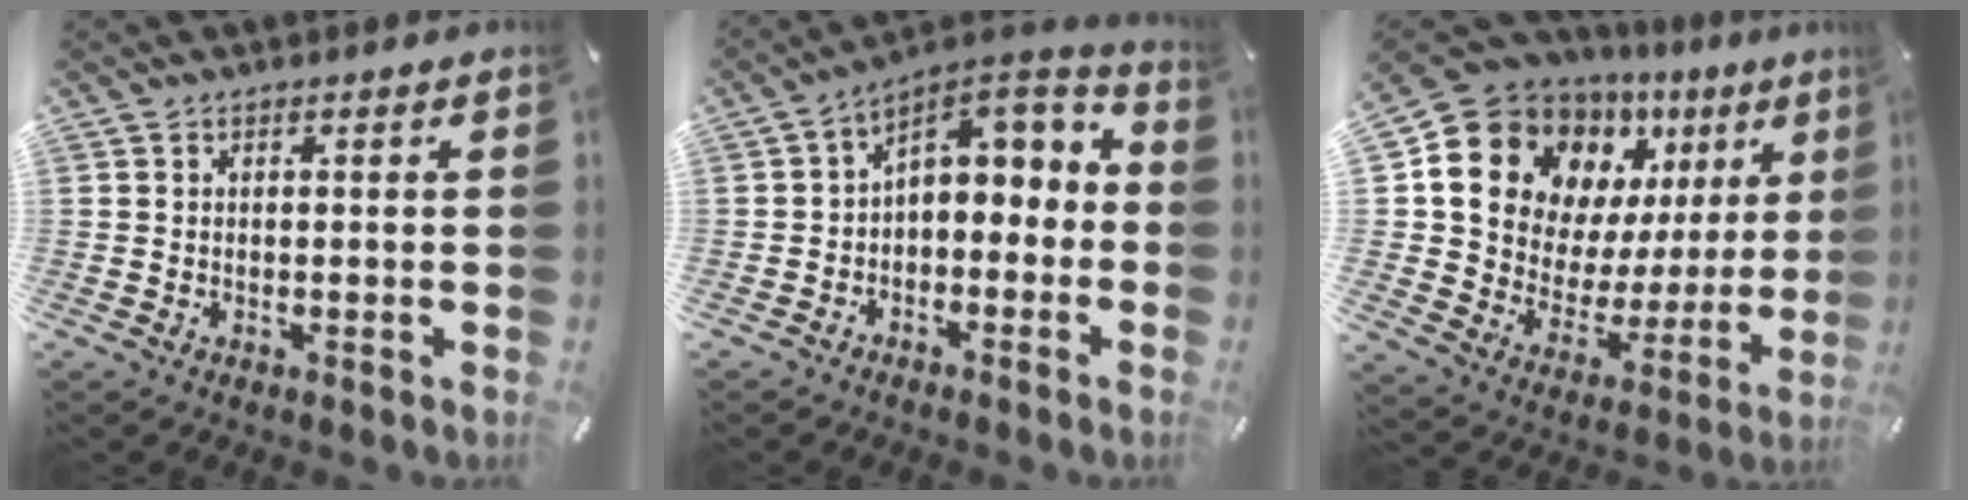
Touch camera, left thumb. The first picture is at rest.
{"total": 5.1, "force": [1.4, 4.3, 2.5], "torque": [-0.030, -0.025, 0.018]}
{"total": 15.3, "force": [8.8, 11.4, 5.1], "torque": [-0.086, -0.076, 0.166]}